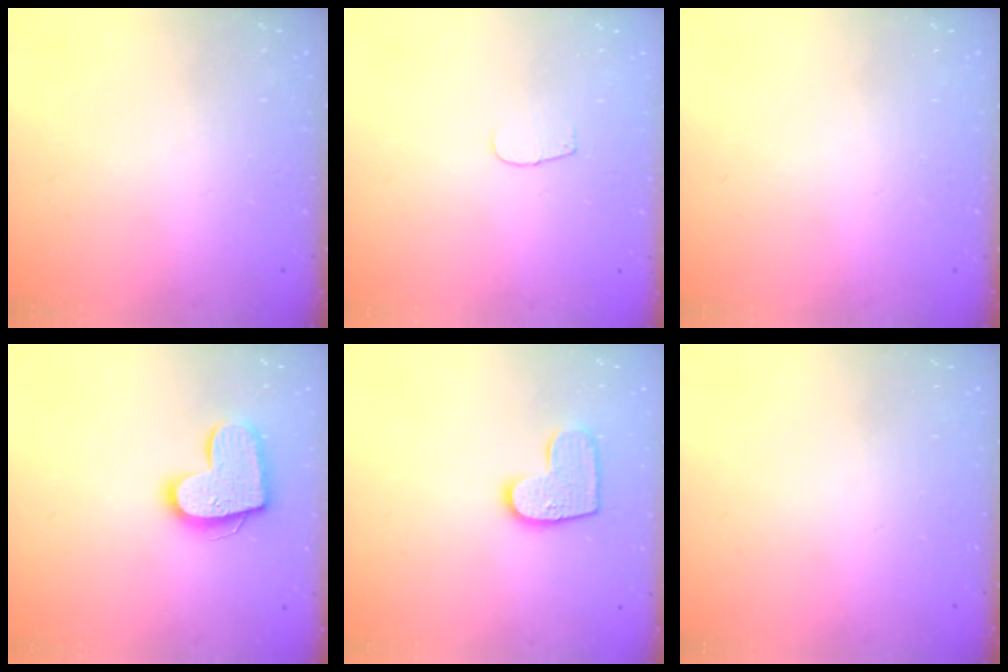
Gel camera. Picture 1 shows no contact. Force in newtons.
{"total": 3.3, "press": 3.3, "slide": 0.3}
{"total": 0.0}
{"total": 14.8, "press": 14.8, "slide": 1.0}
{"total": 10.3, "press": 10.3, "slide": 0.4}
{"total": 0.0}